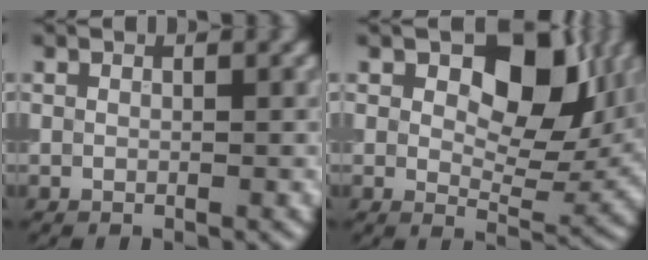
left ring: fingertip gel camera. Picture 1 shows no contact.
{"total": 9.1, "force": [2.9, 5.3, 6.8], "torque": [-0.092, -0.006, 0.041]}